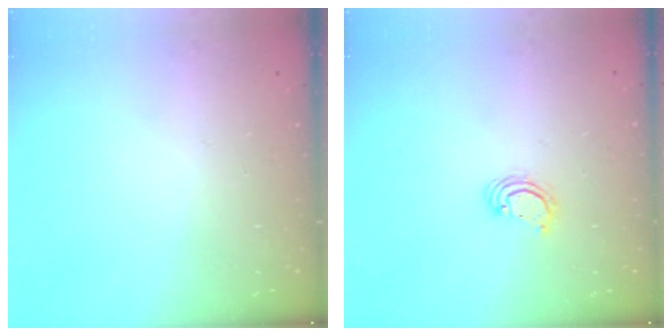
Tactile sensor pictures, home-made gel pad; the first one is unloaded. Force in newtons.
{"total": 2.2, "press": 2.2, "slide": 0.2}